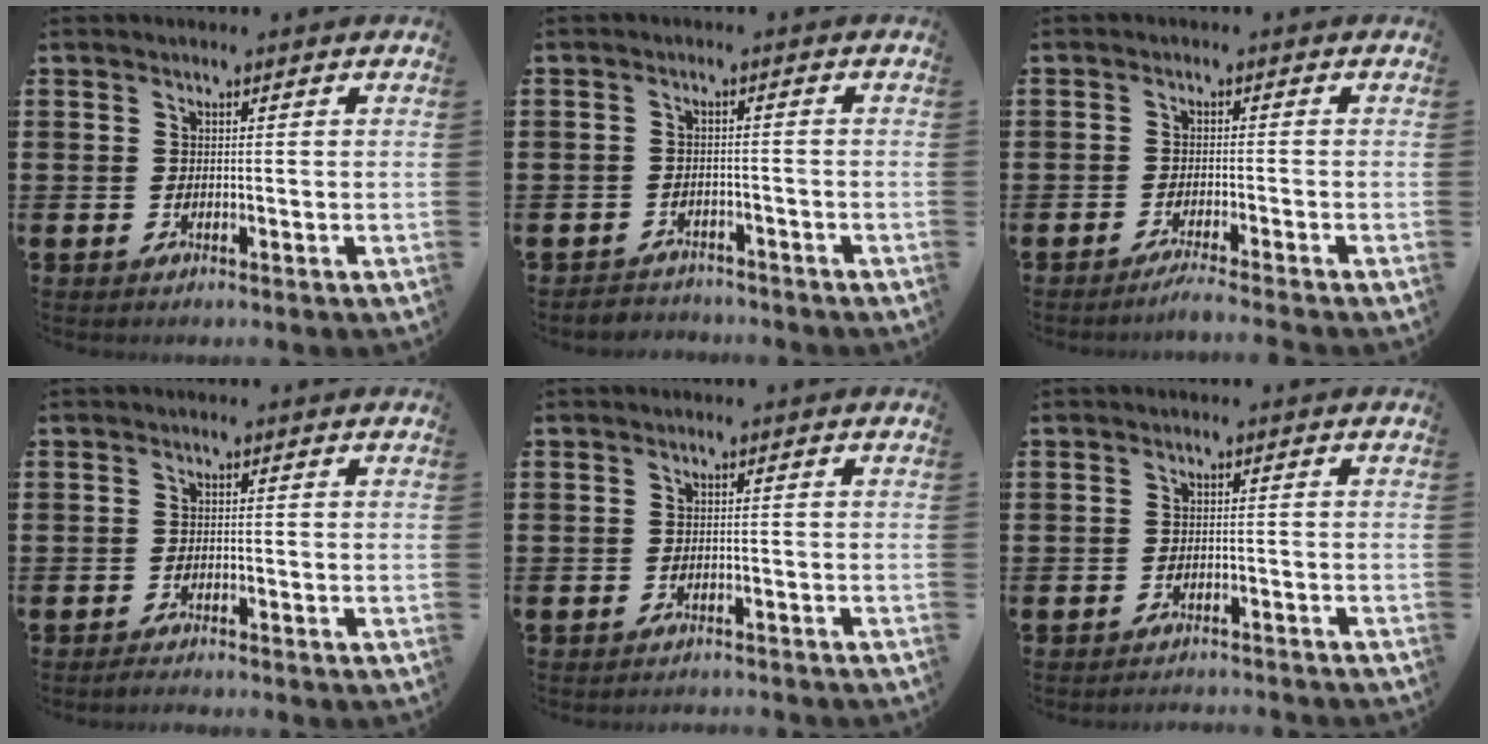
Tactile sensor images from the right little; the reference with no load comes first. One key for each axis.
{"total": 2.0, "fx": -1.9, "fy": 0.3, "fz": -0.4, "tx": -0.001, "ty": 0.004, "tz": -0.045}
{"total": 2.0, "fx": -1.7, "fy": -0.2, "fz": 1.0, "tx": -0.015, "ty": 0.002, "tz": -0.032}
{"total": 0.9, "fx": -0.9, "fy": 0.0, "fz": 0.2, "tx": -0.006, "ty": -0.002, "tz": -0.018}
{"total": 0.9, "fx": -0.9, "fy": -0.1, "fz": 0.0, "tx": -0.001, "ty": 0.001, "tz": -0.018}
{"total": 1.4, "fx": -1.4, "fy": -0.2, "fz": -0.1, "tx": -0.001, "ty": 0.005, "tz": -0.029}